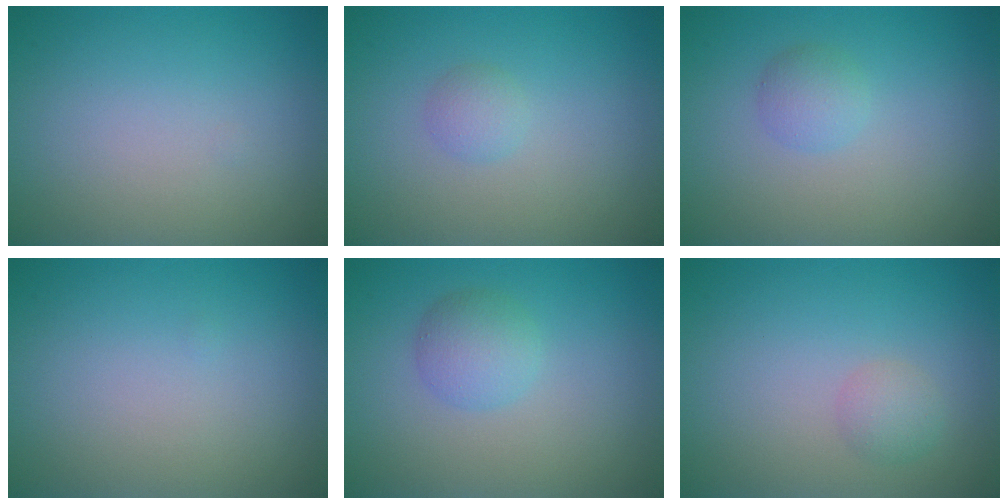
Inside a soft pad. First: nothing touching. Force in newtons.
{"total": 1.2, "press": 1.2, "slide": 0.0}
{"total": 1.6, "press": 1.6, "slide": 0.0}
{"total": 0.0}
{"total": 2.5, "press": 2.5, "slide": 0.1}
{"total": 1.4, "press": 1.4, "slide": 0.1}